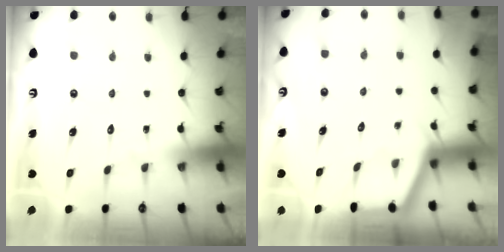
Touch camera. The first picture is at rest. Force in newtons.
{"total": 2.4, "press": 2.3, "slide": 0.4}